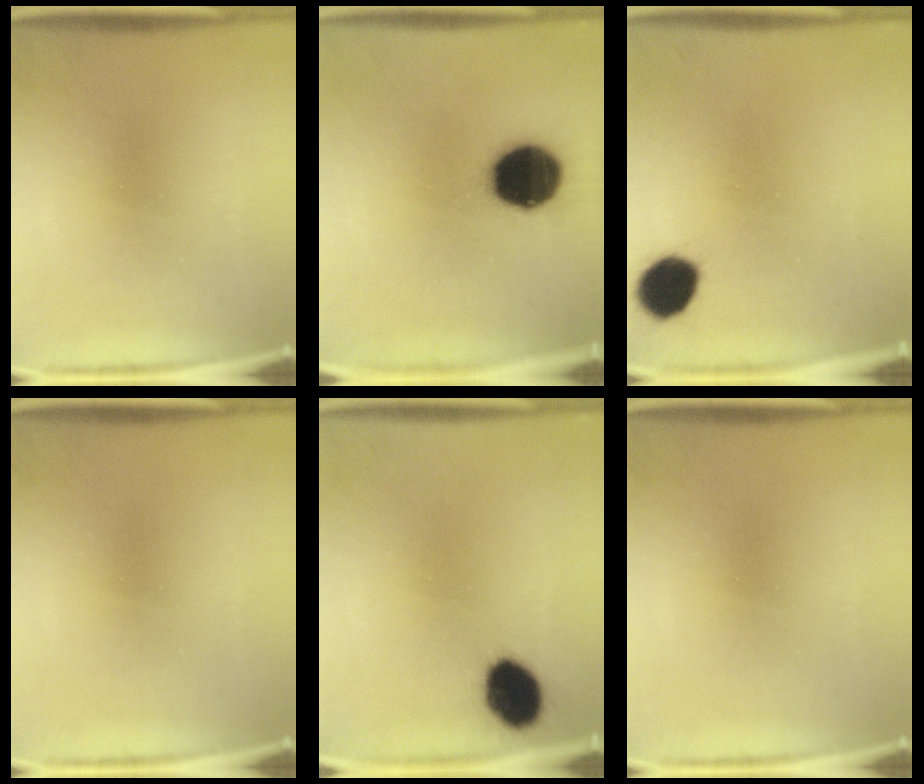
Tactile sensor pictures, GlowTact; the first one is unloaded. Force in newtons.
{"total": 17.9}
{"total": 8.8}
{"total": 0.0}
{"total": 10.7}
{"total": 0.0}